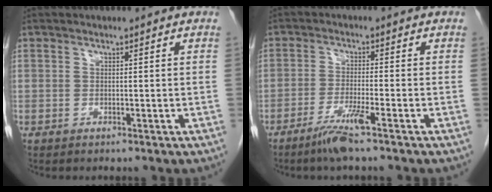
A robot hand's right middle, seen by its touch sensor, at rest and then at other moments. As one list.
[{"total": 4.8, "force": [-3.2, -0.4, 3.5], "torque": [-0.070, -0.010, -0.066]}]